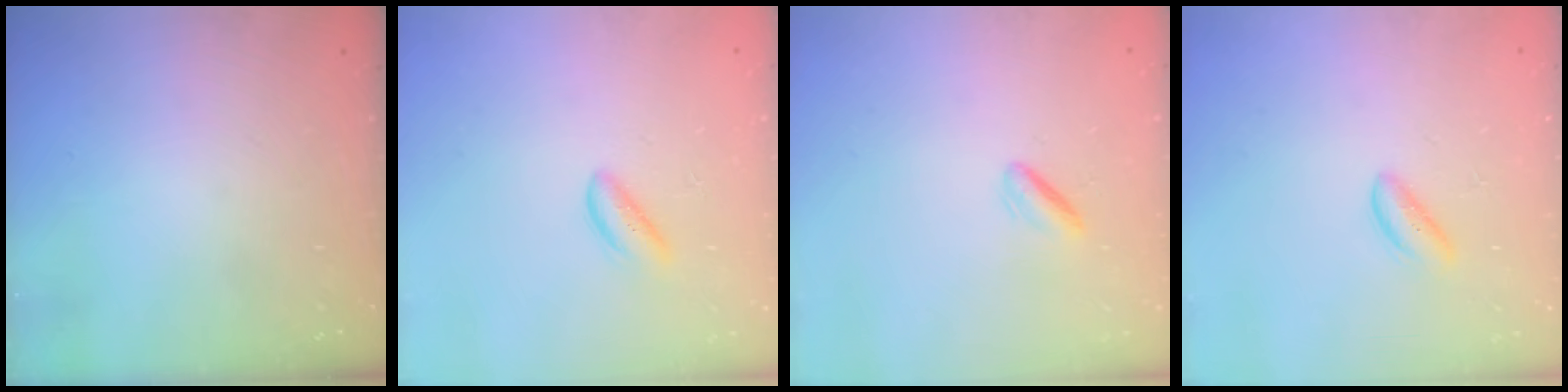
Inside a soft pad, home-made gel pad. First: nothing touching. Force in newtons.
{"total": 2.3, "press": 2.3, "slide": 0.5}
{"total": 1.2, "press": 0.8, "slide": 0.8}
{"total": 1.9, "press": 1.9, "slide": 0.4}